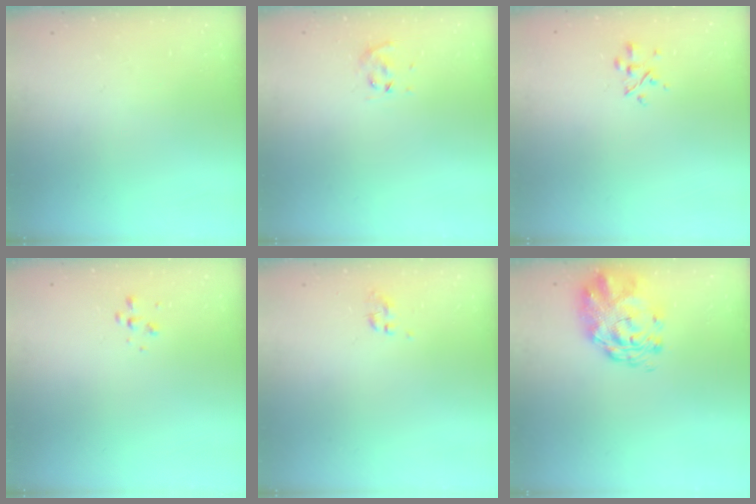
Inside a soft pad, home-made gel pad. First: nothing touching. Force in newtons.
{"total": 5.0, "press": 4.8, "slide": 1.2}
{"total": 2.7, "press": 2.6, "slide": 0.9}
{"total": 0.5, "press": 0.5, "slide": 0.0}
{"total": 0.0}
{"total": 3.6, "press": 3.4, "slide": 1.2}